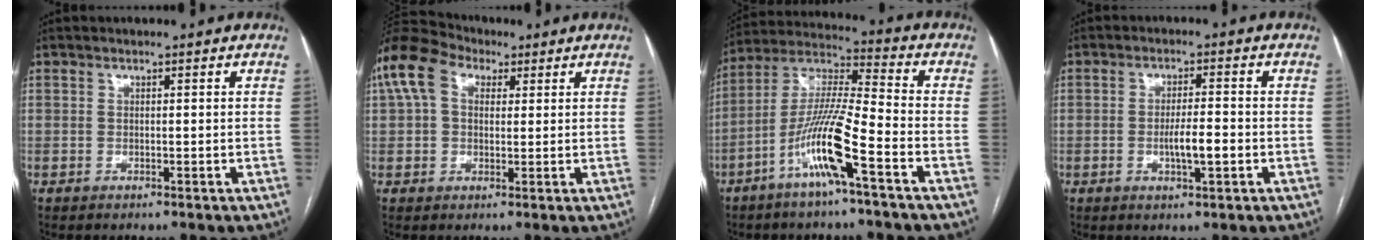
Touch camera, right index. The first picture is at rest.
{"total": 9.4, "force": [3.9, 6.2, 5.9], "torque": [-0.139, 0.052, 0.069]}
{"total": 12.9, "force": [-6.1, 0.3, 11.3], "torque": [-0.232, -0.001, -0.121]}
{"total": 4.6, "force": [-1.2, 0.7, 4.4], "torque": [-0.079, -0.003, -0.018]}